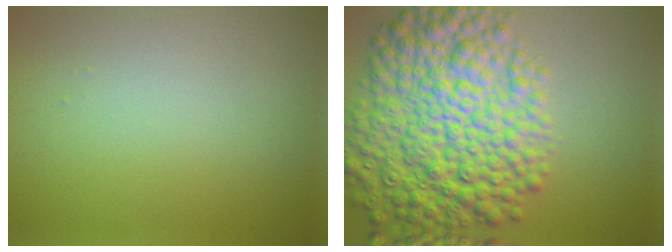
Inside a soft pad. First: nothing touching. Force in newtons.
{"total": 11.7, "press": 11.7, "slide": 0.2}